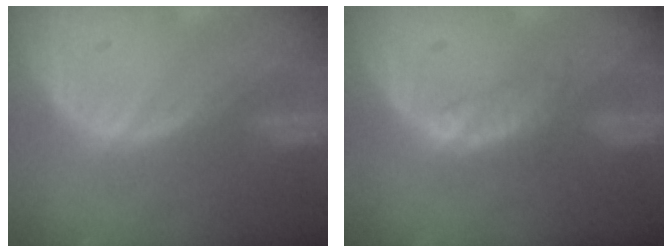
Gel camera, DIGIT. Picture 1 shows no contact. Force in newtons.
{"total": 2.3, "press": 2.3, "slide": 0.2}